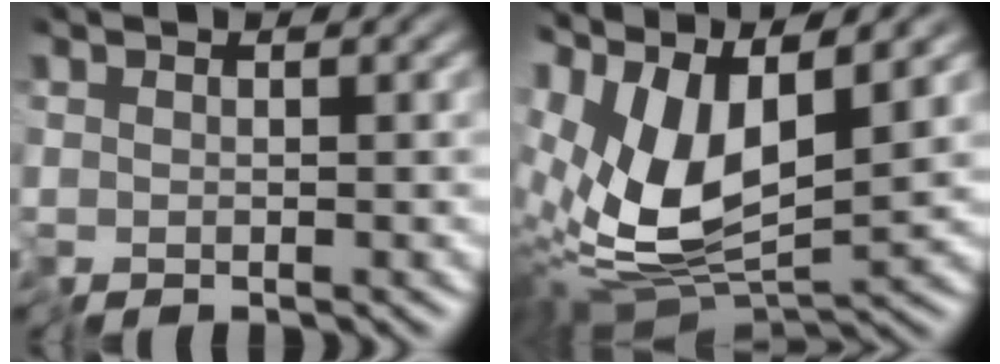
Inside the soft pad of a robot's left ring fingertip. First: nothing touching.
{"total": 9.9, "force": [2.0, 4.2, 8.7], "torque": [-0.193, -0.009, 0.037]}